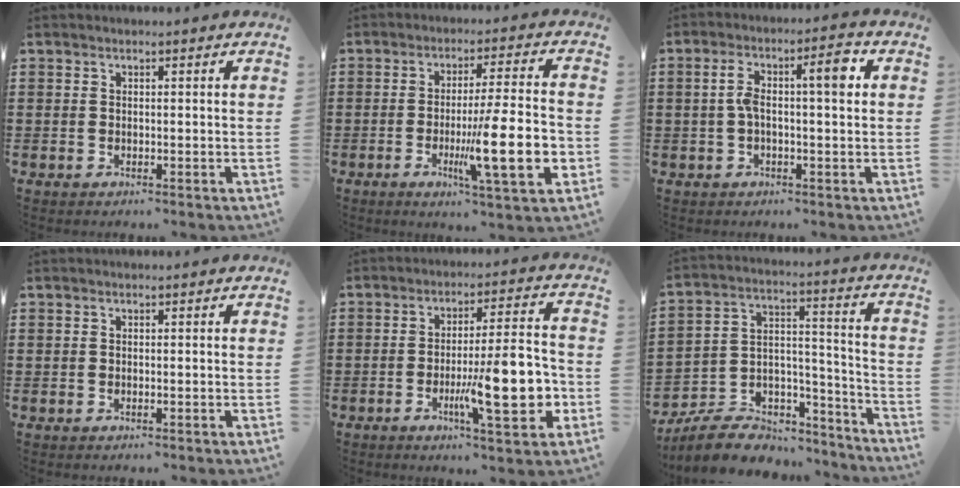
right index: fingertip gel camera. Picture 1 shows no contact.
{"total": 14.6, "force": [-3.3, 2.4, 14.0], "torque": [-0.231, -0.012, -0.053]}
{"total": 7.0, "force": [0.9, 2.0, 6.7], "torque": [-0.122, 0.009, 0.009]}
{"total": 0.0}
{"total": 14.7, "force": [-3.6, 4.1, 13.6], "torque": [-0.197, -0.009, -0.059]}
{"total": 8.0, "force": [-6.5, 3.9, 2.5], "torque": [-0.055, 0.015, -0.123]}